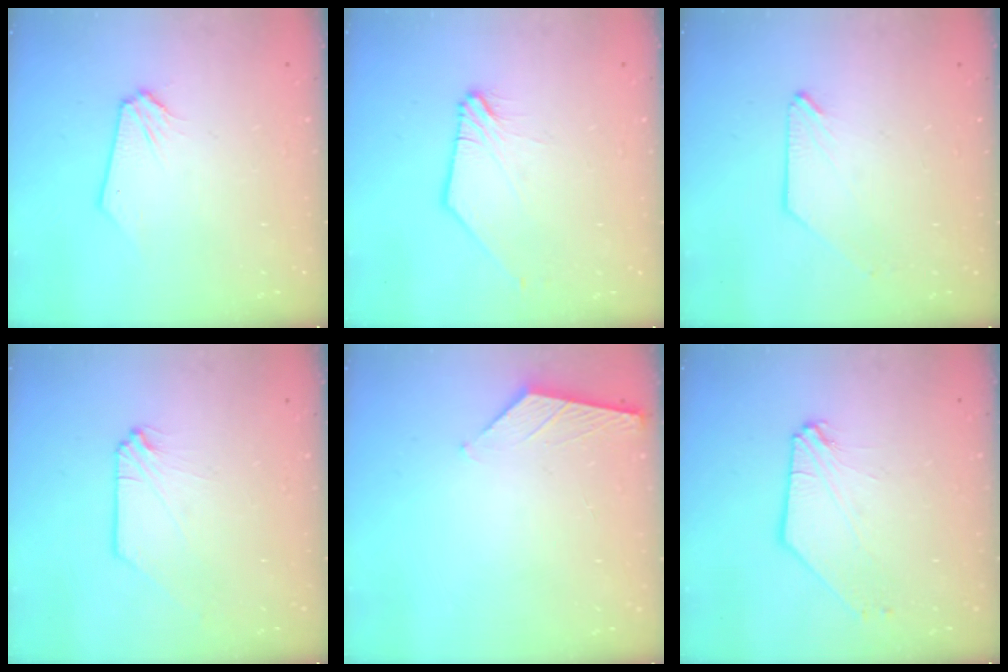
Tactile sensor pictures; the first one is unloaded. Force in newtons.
{"total": 1.6, "press": 1.6, "slide": 0.1}
{"total": 0.7, "press": 0.7, "slide": 0.1}
{"total": 0.0}
{"total": 1.2, "press": 1.1, "slide": 0.2}
{"total": 4.9, "press": 4.8, "slide": 0.9}